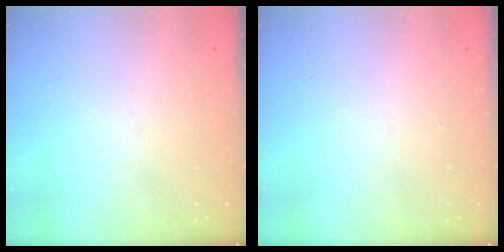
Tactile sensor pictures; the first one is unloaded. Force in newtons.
{"total": 0.0}